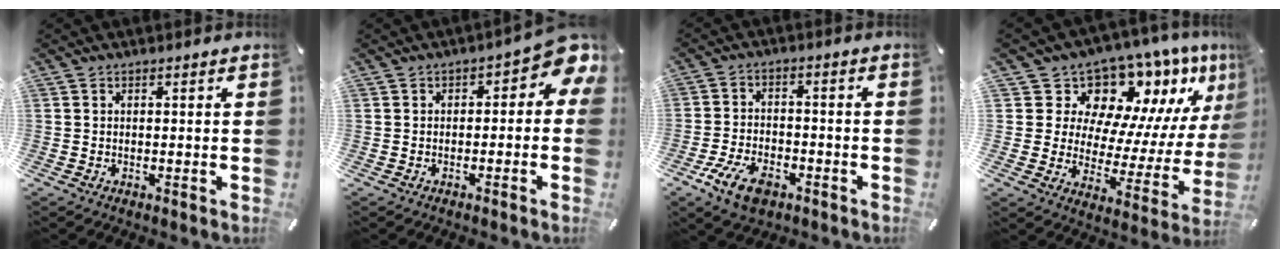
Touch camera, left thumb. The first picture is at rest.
{"total": 5.9, "force": [0.7, 3.4, 4.8], "torque": [-0.060, -0.008, 0.006]}
{"total": 8.8, "force": [-4.6, 5.1, 5.5], "torque": [-0.119, 0.014, -0.083]}
{"total": 13.6, "force": [11.0, 7.2, 3.6], "torque": [-0.055, -0.119, 0.186]}